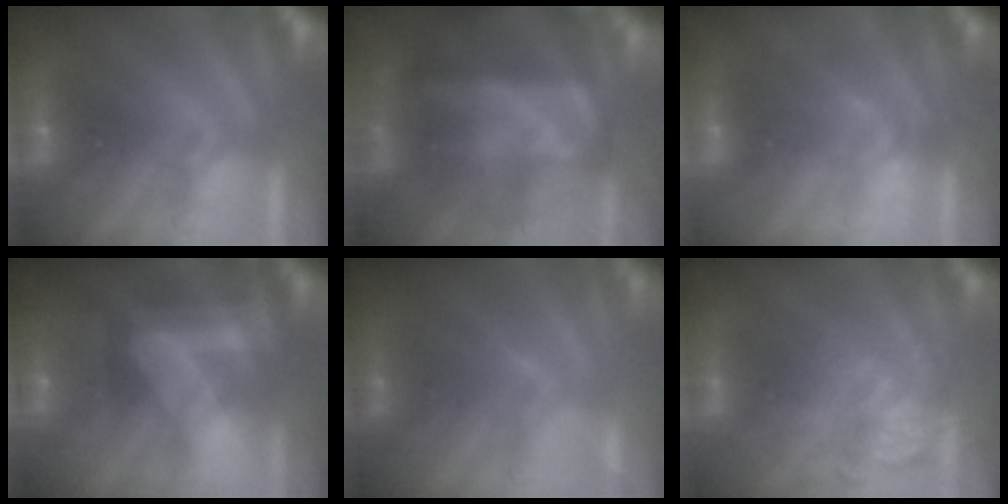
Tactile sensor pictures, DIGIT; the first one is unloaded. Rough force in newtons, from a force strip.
{"total": 7.3}
{"total": 2.1}
{"total": 4.8}
{"total": 1.1}
{"total": 3.8}